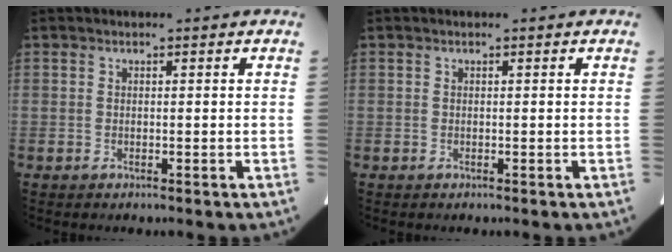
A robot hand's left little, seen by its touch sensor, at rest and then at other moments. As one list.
[{"total": 0.0}]